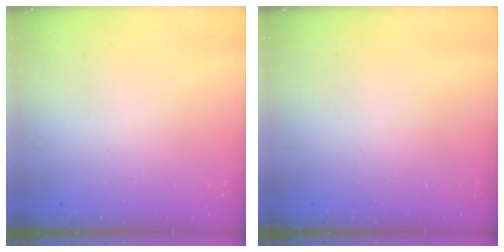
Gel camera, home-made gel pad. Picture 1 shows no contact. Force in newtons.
{"total": 0.0}